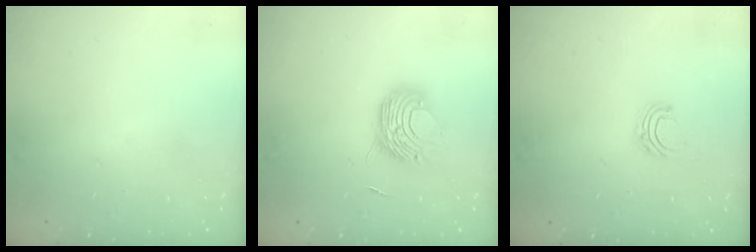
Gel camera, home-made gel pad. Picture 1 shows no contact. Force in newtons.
{"total": 8.8, "press": 8.8, "slide": 0.3}
{"total": 5.9, "press": 5.9, "slide": 0.4}